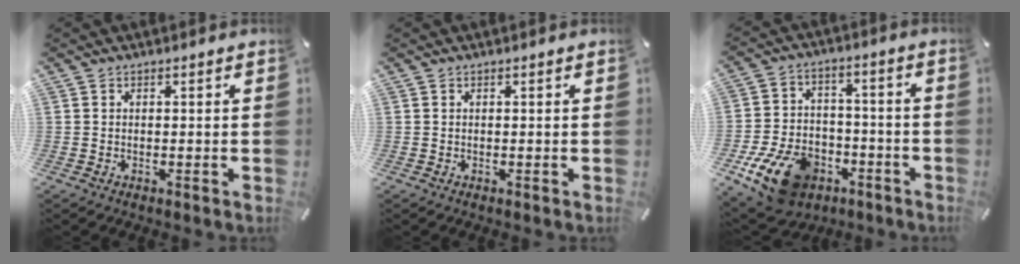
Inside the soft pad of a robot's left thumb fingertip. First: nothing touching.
{"total": 0.0}
{"total": 15.2, "force": [-8.4, 9.9, 8.0], "torque": [-0.127, 0.057, -0.138]}